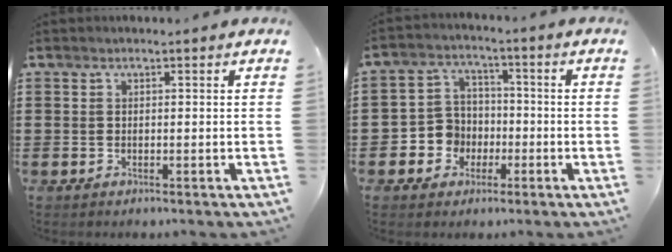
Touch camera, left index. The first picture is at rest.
{"total": 5.7, "force": [-1.7, 5.3, 1.4], "torque": [-0.056, 0.014, -0.035]}